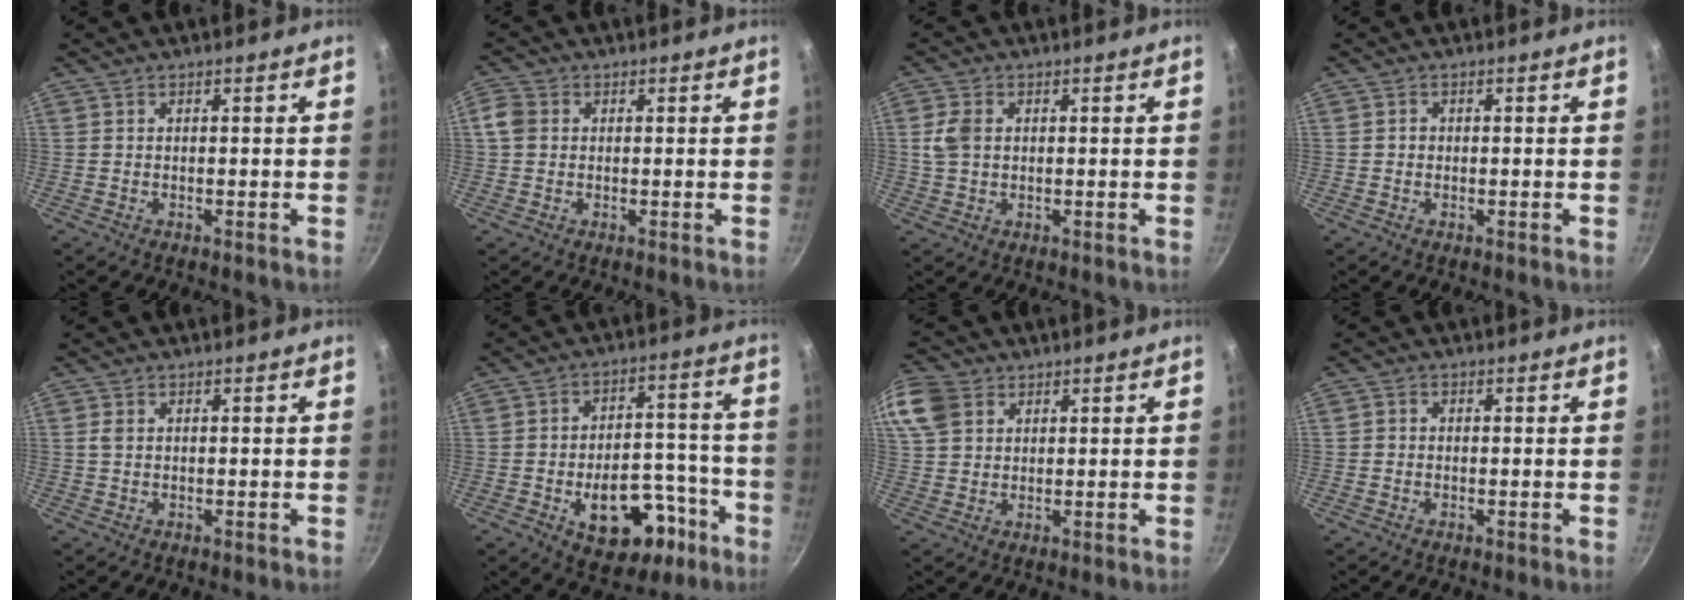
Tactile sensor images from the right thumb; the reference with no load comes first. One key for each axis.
{"total": 3.4, "fx": 0.3, "fy": 2.8, "fz": 1.8, "tx": -0.031, "ty": 0.008, "tz": 0.000}
{"total": 4.3, "fx": 0.6, "fy": 3.2, "fz": 2.8, "tx": -0.052, "ty": 0.004, "tz": 0.010}
{"total": 0.8, "fx": -0.1, "fy": 0.8, "fz": 0.2, "tx": -0.001, "ty": 0.003, "tz": -0.003}
{"total": 1.2, "fx": 0.2, "fy": 0.9, "fz": 0.8, "tx": -0.014, "ty": 0.002, "tz": 0.005}
{"total": 17.0, "fx": -7.4, "fy": 10.2, "fz": 11.4, "tx": -0.113, "ty": 0.060, "tz": -0.088}
{"total": 10.5, "fx": 4.5, "fy": 7.9, "fz": 5.3, "tx": -0.118, "ty": 0.011, "tz": 0.088}
{"total": 1.1, "fx": -0.3, "fy": 1.0, "fz": 0.4, "tx": -0.007, "ty": 0.004, "tz": -0.007}